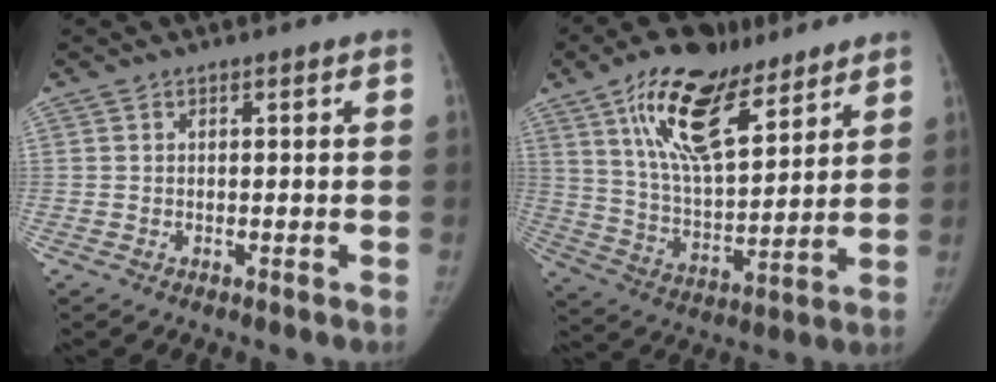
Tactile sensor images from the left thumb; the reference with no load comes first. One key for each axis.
{"total": 19.5, "fx": 11.8, "fy": 8.1, "fz": 13.3, "tx": -0.198, "ty": -0.052, "tz": 0.214}